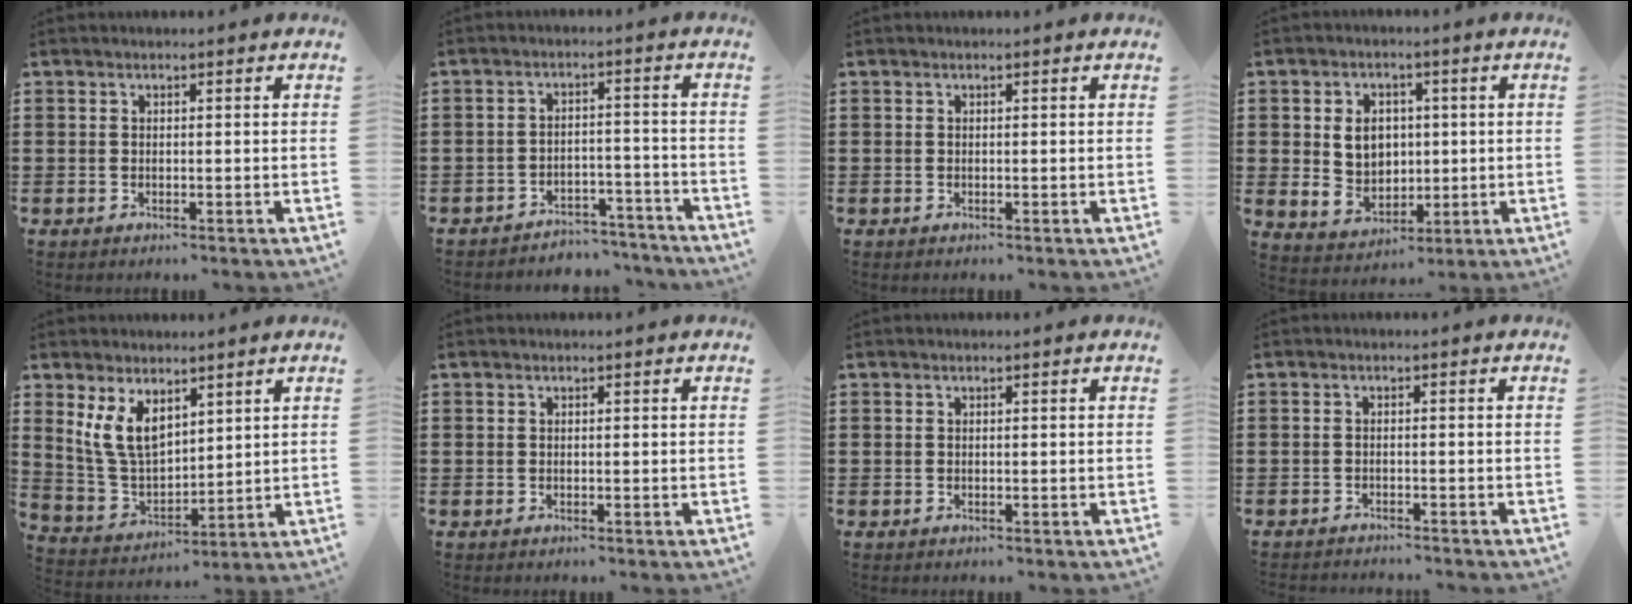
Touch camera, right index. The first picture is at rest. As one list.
[{"total": 4.0, "force": [-3.8, 0.8, 0.5], "torque": [-0.012, 0.008, -0.079]}, {"total": 0.0}, {"total": 6.2, "force": [0.9, 5.3, 3.0], "torque": [-0.059, 0.012, 0.014]}, {"total": 8.0, "force": [4.0, 4.6, 5.2], "torque": [-0.141, -0.005, 0.072]}, {"total": 0.0}, {"total": 0.0}, {"total": 1.2, "force": [-1.2, -0.1, 0.0], "torque": [-0.003, 0.002, -0.026]}]